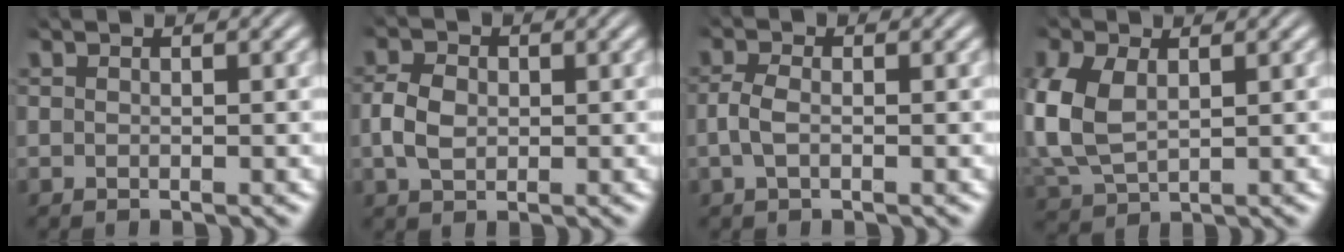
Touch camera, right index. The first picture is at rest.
{"total": 2.8, "force": [-0.3, 2.0, 2.0], "torque": [-0.042, -0.002, 0.000]}
{"total": 1.7, "force": [-0.4, 0.7, 1.5], "torque": [-0.040, -0.001, -0.007]}
{"total": 5.9, "force": [0.4, 4.7, 3.6], "torque": [-0.107, -0.017, 0.024]}